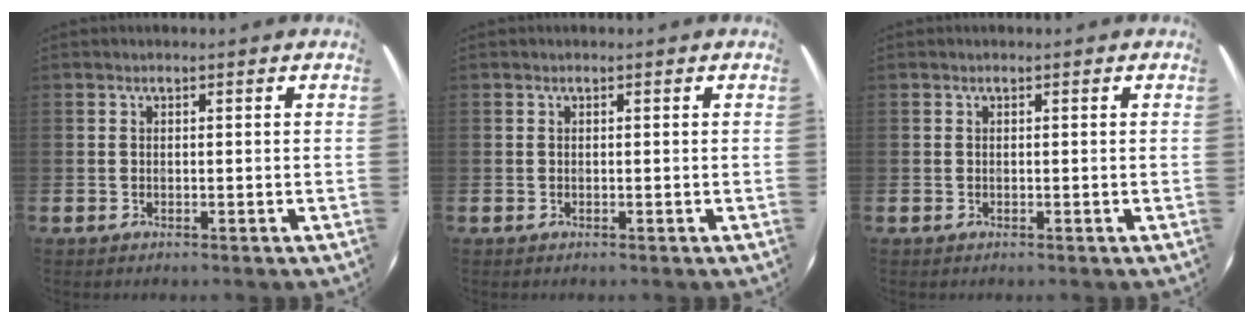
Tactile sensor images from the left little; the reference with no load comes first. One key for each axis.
{"total": 0.0}
{"total": 0.0}